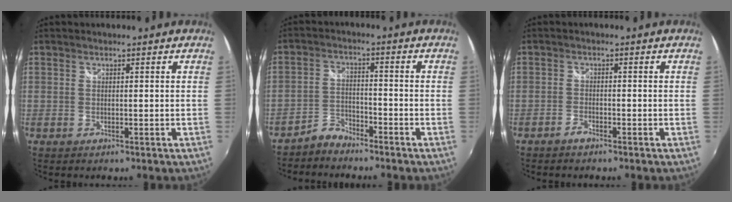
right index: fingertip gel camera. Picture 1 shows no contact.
{"total": 4.3, "force": [-4.0, 1.4, 0.7], "torque": [-0.018, 0.009, -0.079]}
{"total": 1.6, "force": [-1.5, 0.6, 0.5], "torque": [-0.017, 0.001, -0.030]}